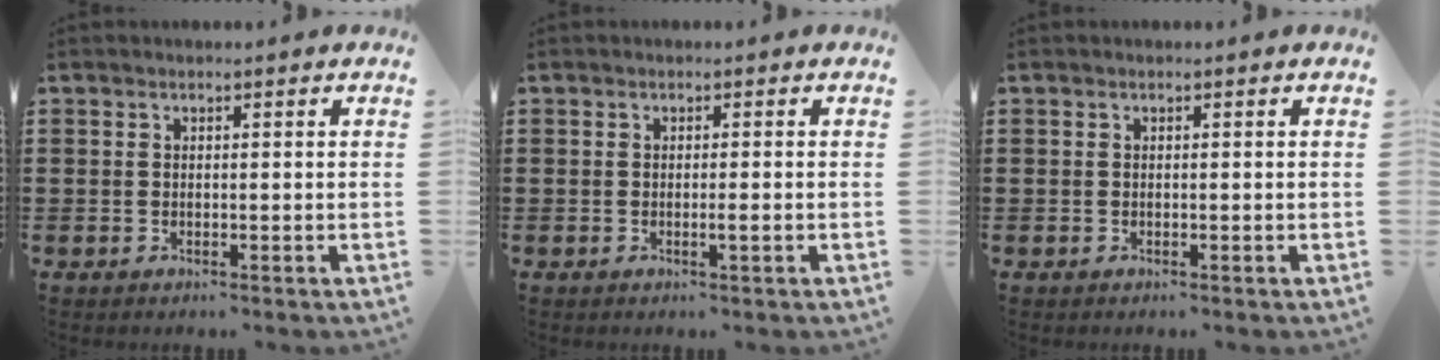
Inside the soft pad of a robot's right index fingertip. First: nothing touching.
{"total": 1.3, "force": [-0.5, -0.1, 1.2], "torque": [-0.019, -0.004, -0.009]}
{"total": 0.0}